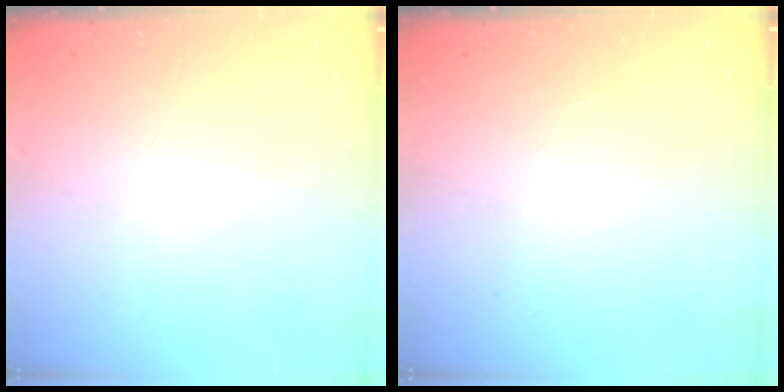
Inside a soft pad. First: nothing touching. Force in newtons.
{"total": 0.0}